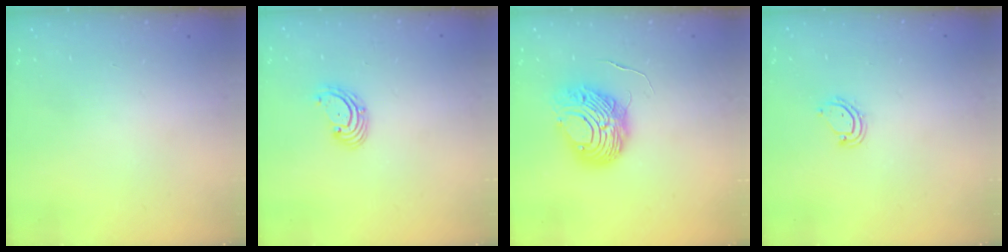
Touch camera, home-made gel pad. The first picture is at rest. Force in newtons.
{"total": 2.9, "press": 2.9, "slide": 0.3}
{"total": 9.7, "press": 9.6, "slide": 1.1}
{"total": 5.2, "press": 5.2, "slide": 0.2}